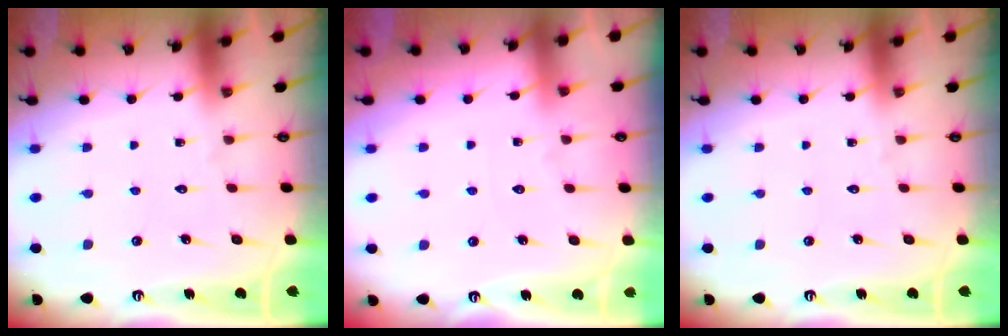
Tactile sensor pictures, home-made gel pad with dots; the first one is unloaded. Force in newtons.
{"total": 1.9, "press": 1.8, "slide": 0.4}
{"total": 0.0}